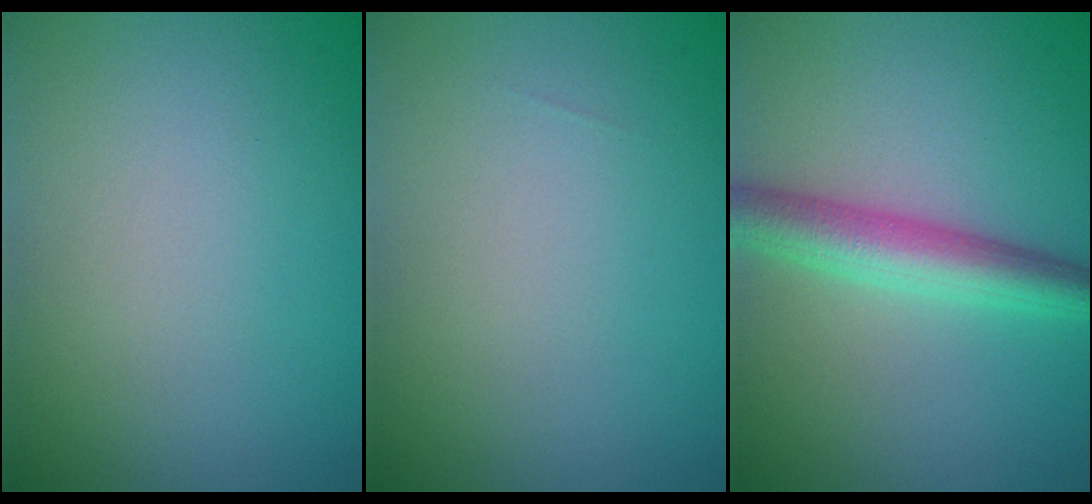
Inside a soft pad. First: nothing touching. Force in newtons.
{"total": 0.0}
{"total": 4.8, "press": 4.8, "slide": 0.1}